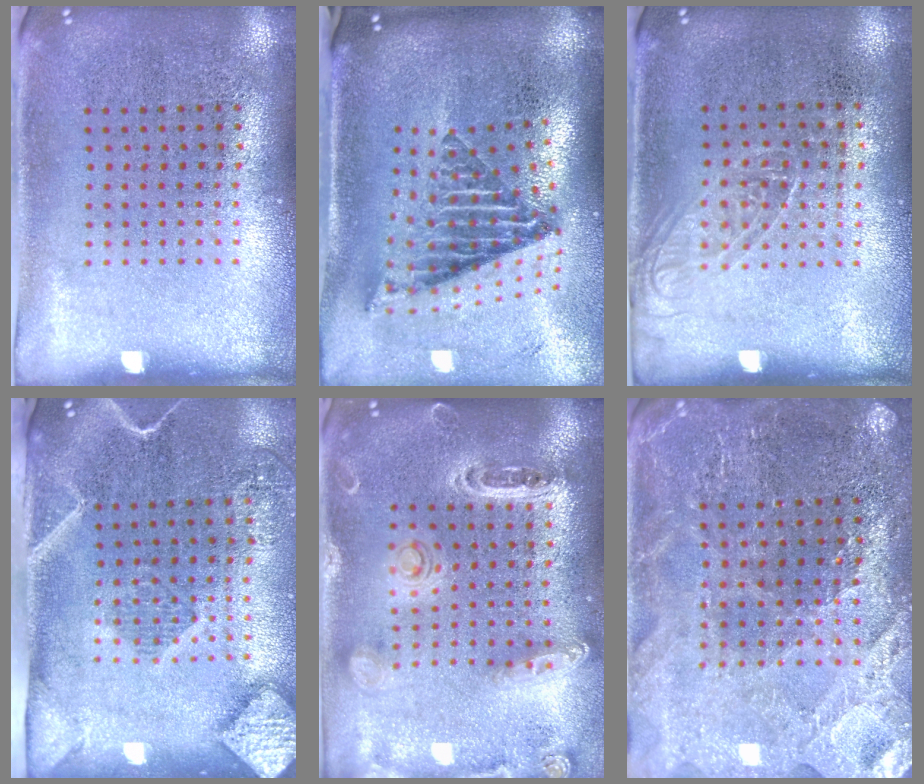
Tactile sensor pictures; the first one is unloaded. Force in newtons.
{"total": 2.8, "press": 1.7, "slide": 2.2}
{"total": 1.1, "press": 1.0, "slide": 0.6}
{"total": 2.5, "press": 1.9, "slide": 1.7}
{"total": 1.3, "press": 1.3, "slide": 0.1}
{"total": 2.7, "press": 2.6, "slide": 0.4}